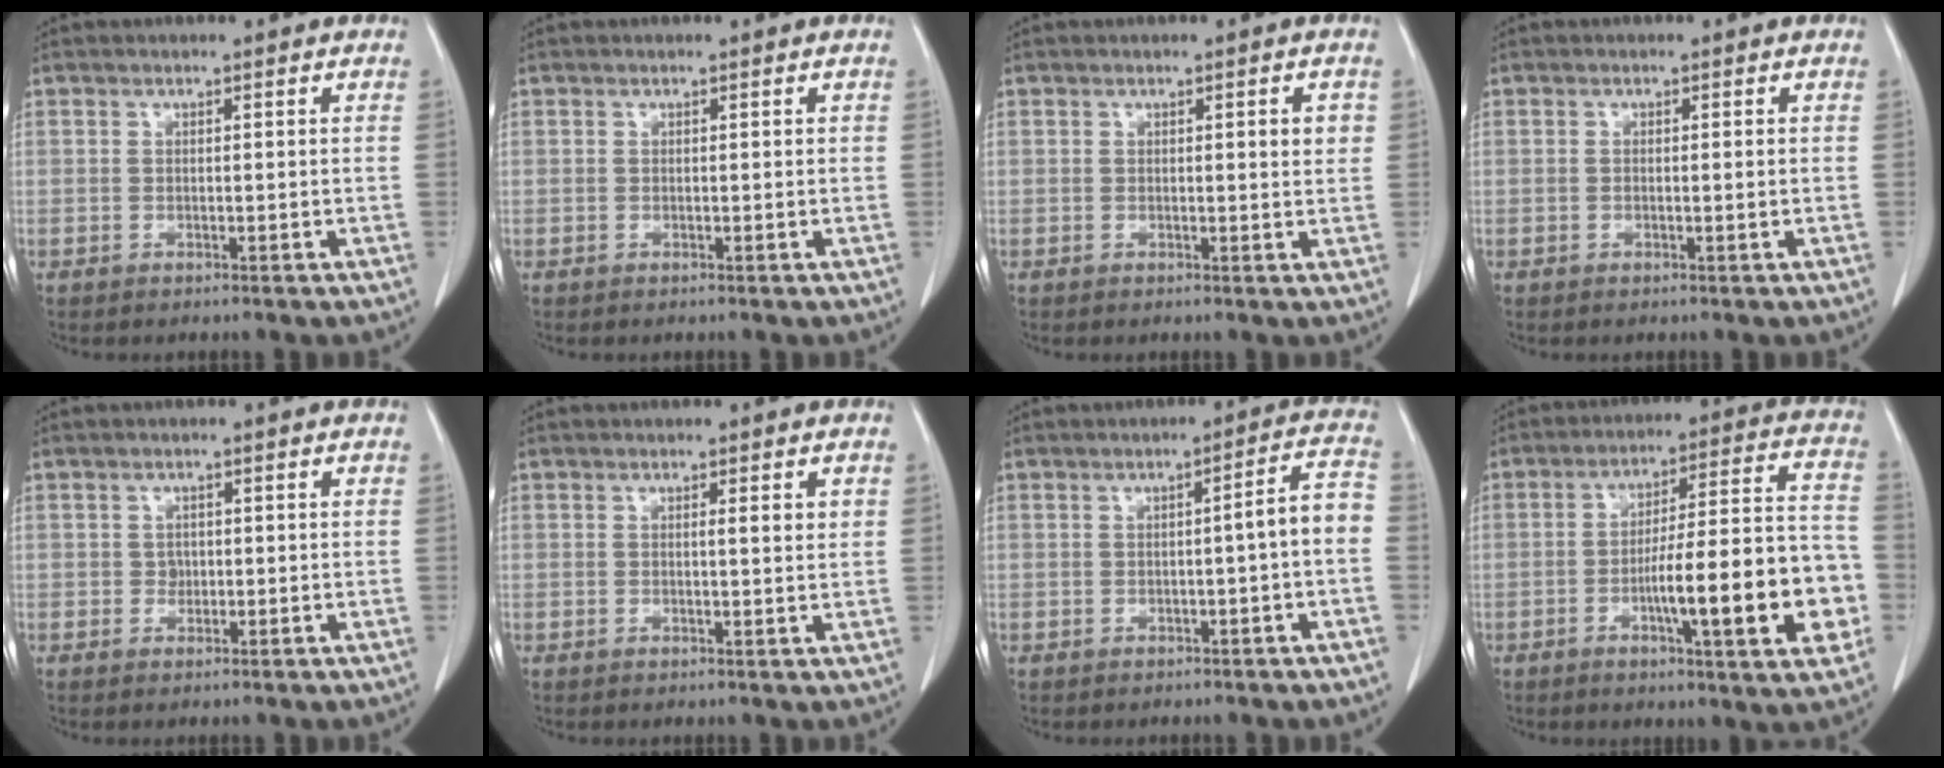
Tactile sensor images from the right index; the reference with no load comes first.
{"total": 0.0}
{"total": 2.2, "force": [0.6, 0.4, 2.1], "torque": [-0.028, 0.000, 0.008]}
{"total": 1.0, "force": [0.0, 0.2, 1.0], "torque": [-0.022, -0.002, 0.001]}
{"total": 1.1, "force": [-0.1, 1.0, 0.5], "torque": [-0.007, 0.002, 0.000]}
{"total": 1.7, "force": [0.7, 0.1, 1.6], "torque": [-0.025, -0.001, 0.008]}
{"total": 4.8, "force": [-0.9, 0.0, 4.7], "torque": [-0.060, 0.017, -0.013]}
{"total": 17.7, "force": [-4.9, 2.4, 16.9], "torque": [-0.220, 0.020, -0.067]}